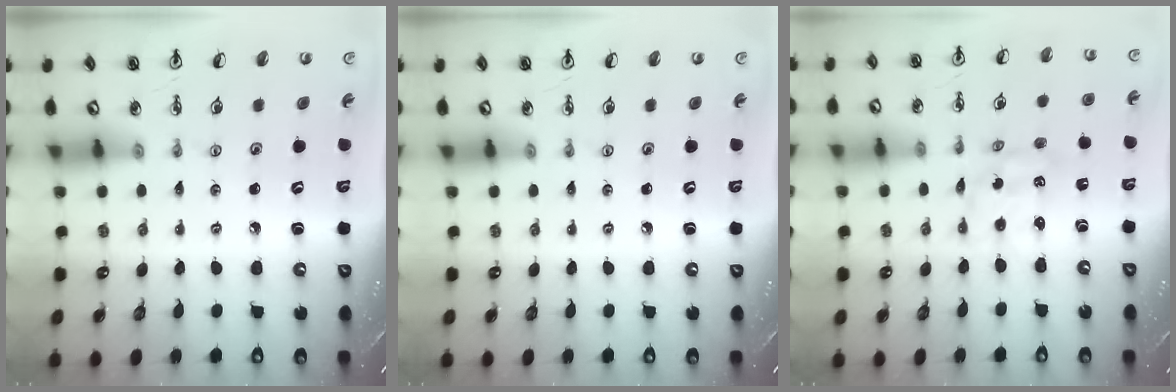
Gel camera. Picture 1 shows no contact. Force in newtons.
{"total": 0.0}
{"total": 1.6, "press": 1.3, "slide": 0.8}